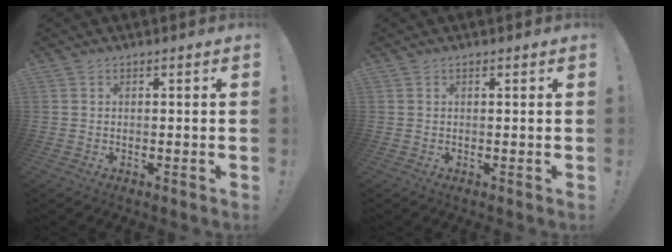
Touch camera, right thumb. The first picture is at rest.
{"total": 0.0}